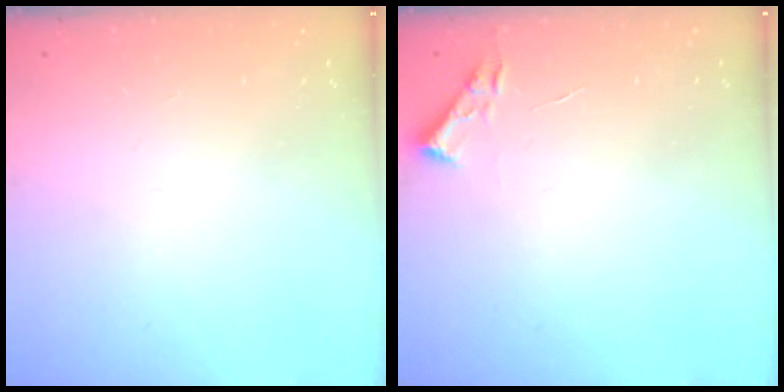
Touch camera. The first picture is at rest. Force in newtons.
{"total": 2.7, "press": 2.7, "slide": 0.4}